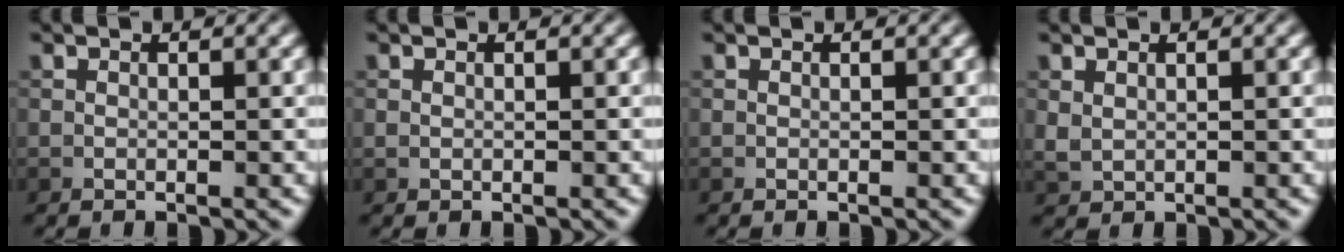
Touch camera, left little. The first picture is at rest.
{"total": 0.0}
{"total": 0.0}
{"total": 1.0, "force": [0.5, 0.7, 0.5], "torque": [-0.017, -0.004, 0.017]}